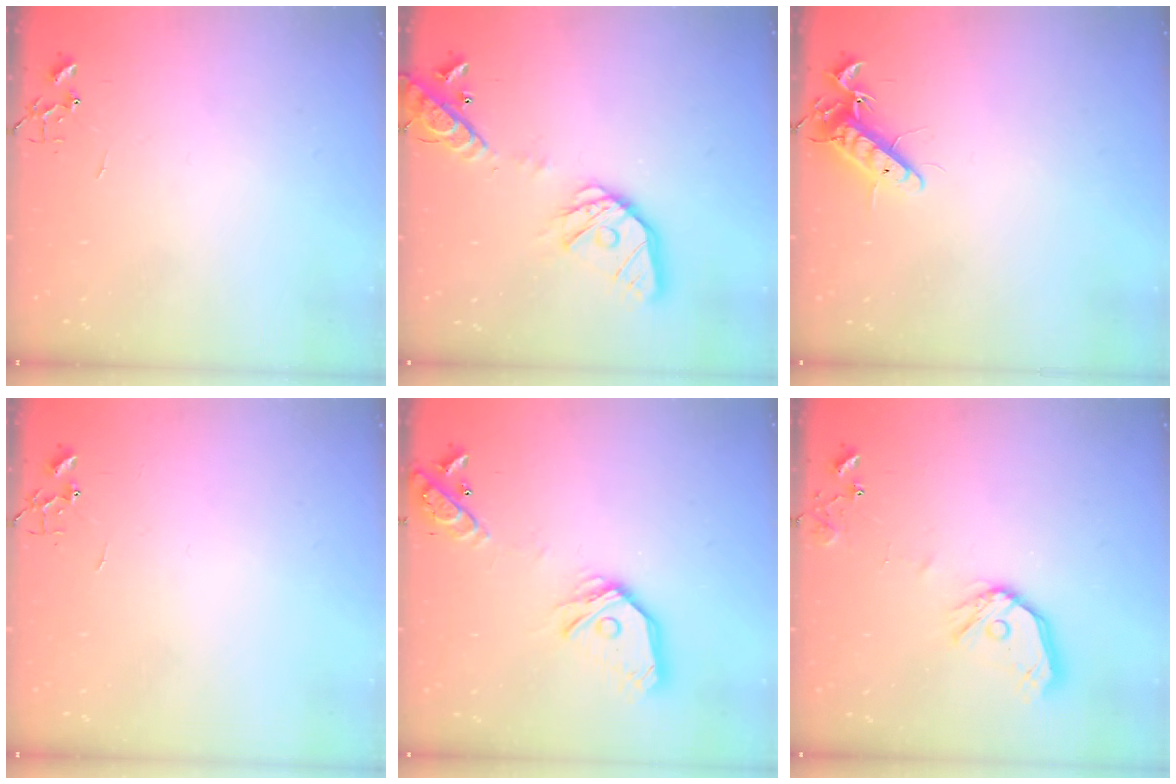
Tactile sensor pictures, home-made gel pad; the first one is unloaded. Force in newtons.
{"total": 16.7, "press": 16.5, "slide": 2.5}
{"total": 11.3, "press": 11.2, "slide": 1.5}
{"total": 0.0}
{"total": 18.6, "press": 18.4, "slide": 2.5}
{"total": 12.8, "press": 12.7, "slide": 1.8}